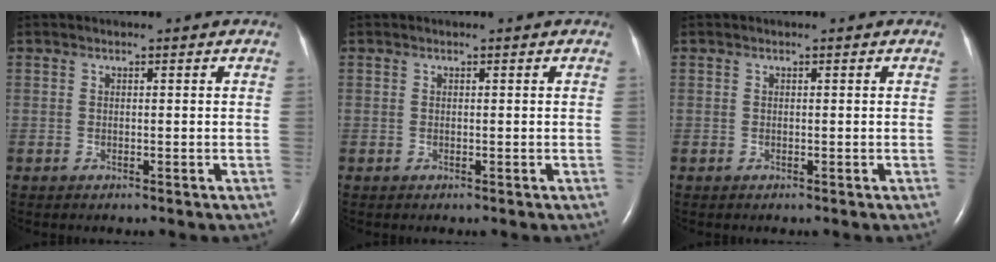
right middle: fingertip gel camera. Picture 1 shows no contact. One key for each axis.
{"total": 0.0}
{"total": 0.0}